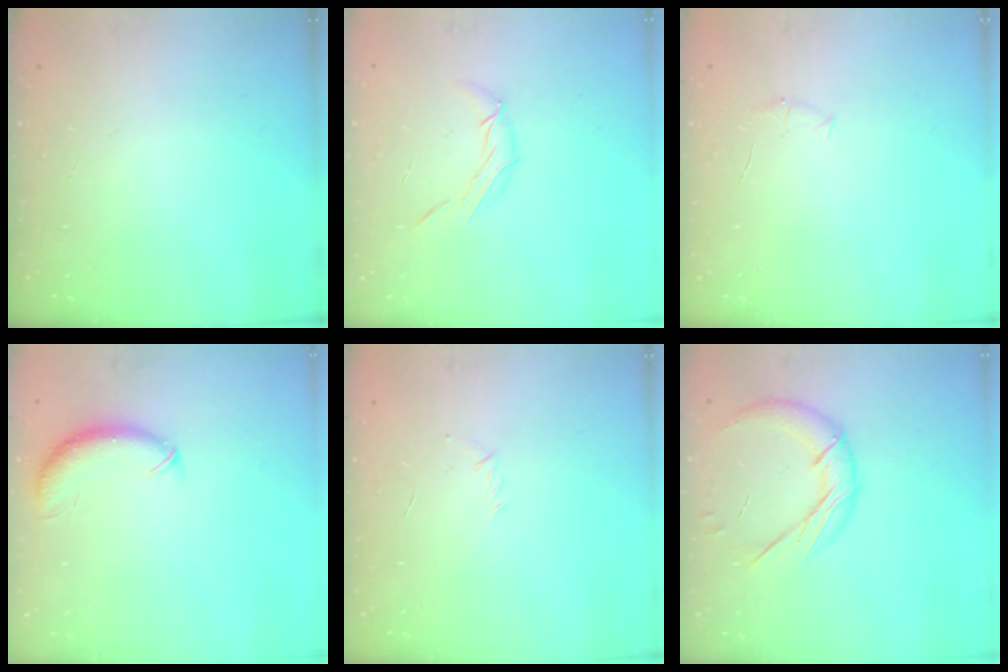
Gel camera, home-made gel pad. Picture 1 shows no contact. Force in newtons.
{"total": 6.6, "press": 6.6, "slide": 0.6}
{"total": 4.0, "press": 3.8, "slide": 1.2}
{"total": 8.7, "press": 8.6, "slide": 1.6}
{"total": 2.9, "press": 2.8, "slide": 0.7}
{"total": 13.0, "press": 12.9, "slide": 1.2}